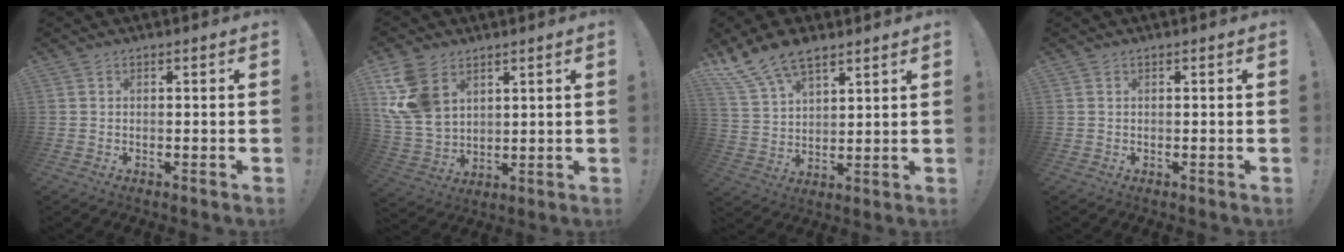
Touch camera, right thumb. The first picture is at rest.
{"total": 13.8, "force": [6.7, 9.3, 7.6], "torque": [-0.156, -0.032, 0.134]}
{"total": 11.7, "force": [8.6, 5.6, 5.6], "torque": [-0.109, -0.047, 0.166]}
{"total": 0.0}